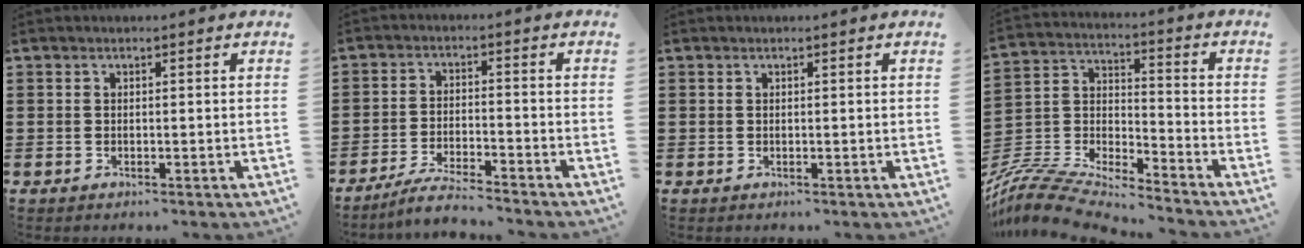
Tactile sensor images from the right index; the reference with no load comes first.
{"total": 4.7, "force": [-4.4, -0.2, 1.6], "torque": [-0.043, -0.009, -0.088]}
{"total": 0.0}
{"total": 8.7, "force": [-8.3, 0.9, 2.5], "torque": [-0.066, -0.005, -0.171]}